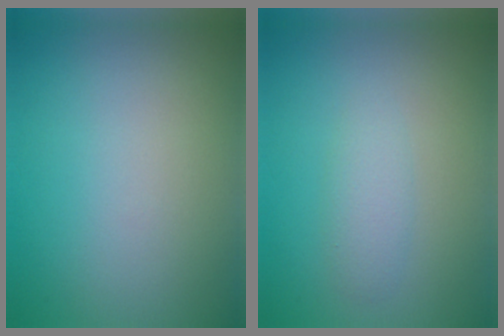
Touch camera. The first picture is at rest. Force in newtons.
{"total": 1.6, "press": 1.6, "slide": 0.1}